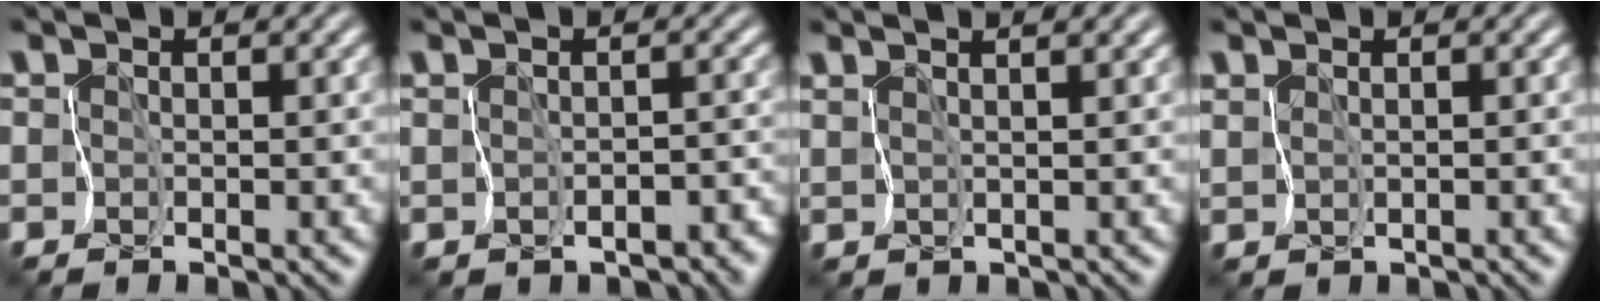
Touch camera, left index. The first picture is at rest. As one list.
[{"total": 2.6, "force": [-1.9, 1.6, 0.6], "torque": [0.016, -0.013, -0.015]}, {"total": 1.8, "force": [1.7, -0.7, 0.3], "torque": [-0.004, -0.009, 0.033]}, {"total": 1.3, "force": [1.2, 0.4, 0.0], "torque": [0.006, 0.002, 0.014]}]